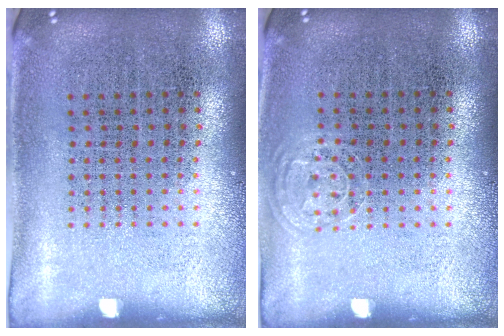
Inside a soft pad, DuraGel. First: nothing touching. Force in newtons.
{"total": 0.7, "press": 0.6, "slide": 0.3}